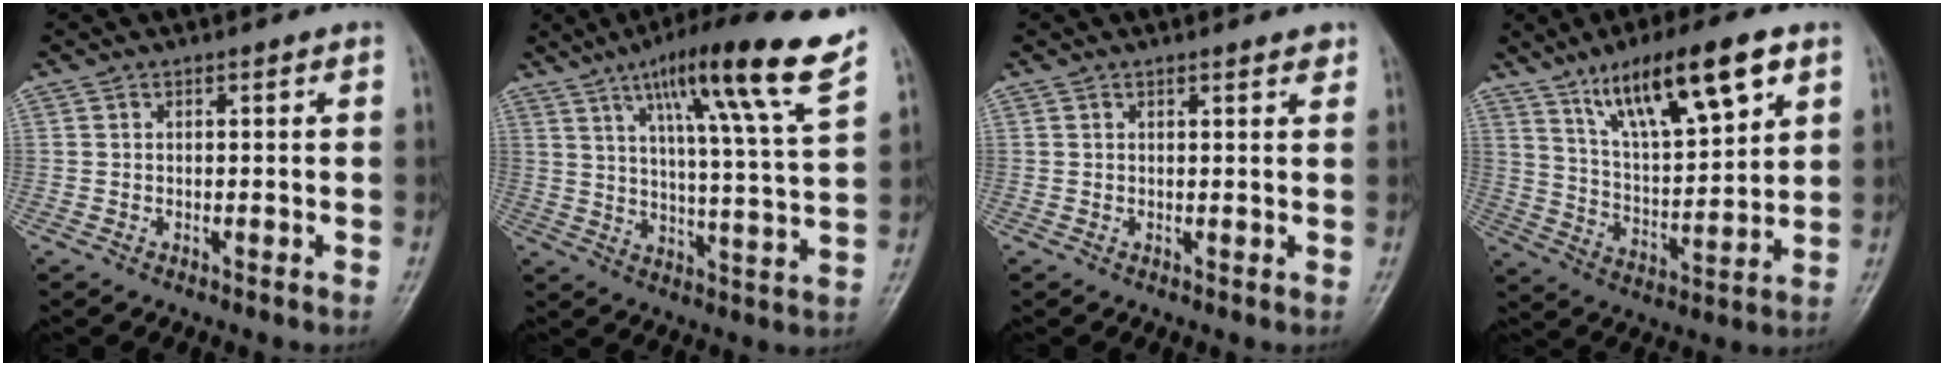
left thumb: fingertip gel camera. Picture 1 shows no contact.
{"total": 18.0, "force": [10.9, 0.4, 14.3], "torque": [-0.209, -0.045, 0.158]}
{"total": 1.5, "force": [1.2, 0.3, 0.8], "torque": [-0.008, -0.006, 0.014]}
{"total": 17.3, "force": [9.6, 5.0, 13.5], "torque": [-0.206, -0.035, 0.173]}